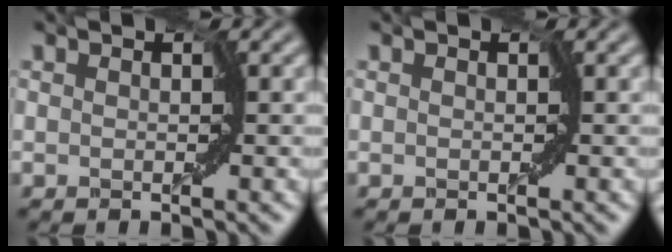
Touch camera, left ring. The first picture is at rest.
{"total": 0.0}